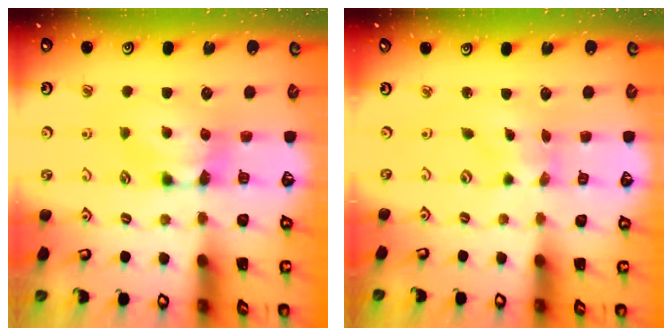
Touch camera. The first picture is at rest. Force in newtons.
{"total": 2.7, "press": 2.6, "slide": 1.0}